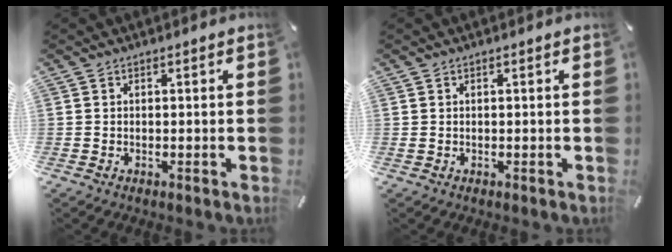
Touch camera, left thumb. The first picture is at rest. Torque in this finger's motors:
{"motor_torque": [-0.09, -0.09, -0.10, 0.26, 0.03]}